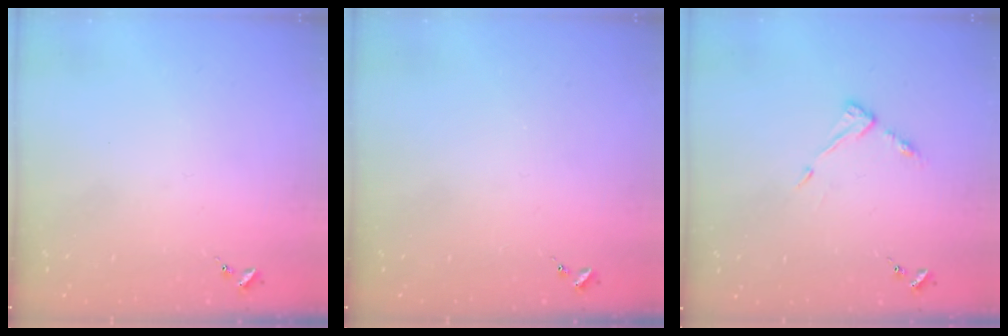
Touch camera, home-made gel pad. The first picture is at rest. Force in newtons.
{"total": 0.0}
{"total": 5.6, "press": 5.6, "slide": 0.3}